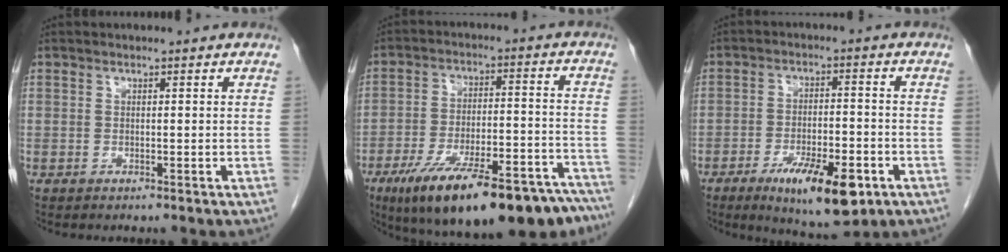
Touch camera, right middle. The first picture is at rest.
{"total": 25.5, "force": [-19.5, 6.1, 15.3], "torque": [-0.188, 0.004, -0.282]}
{"total": 11.5, "force": [-5.9, 3.2, 9.4], "torque": [-0.152, -0.016, -0.084]}